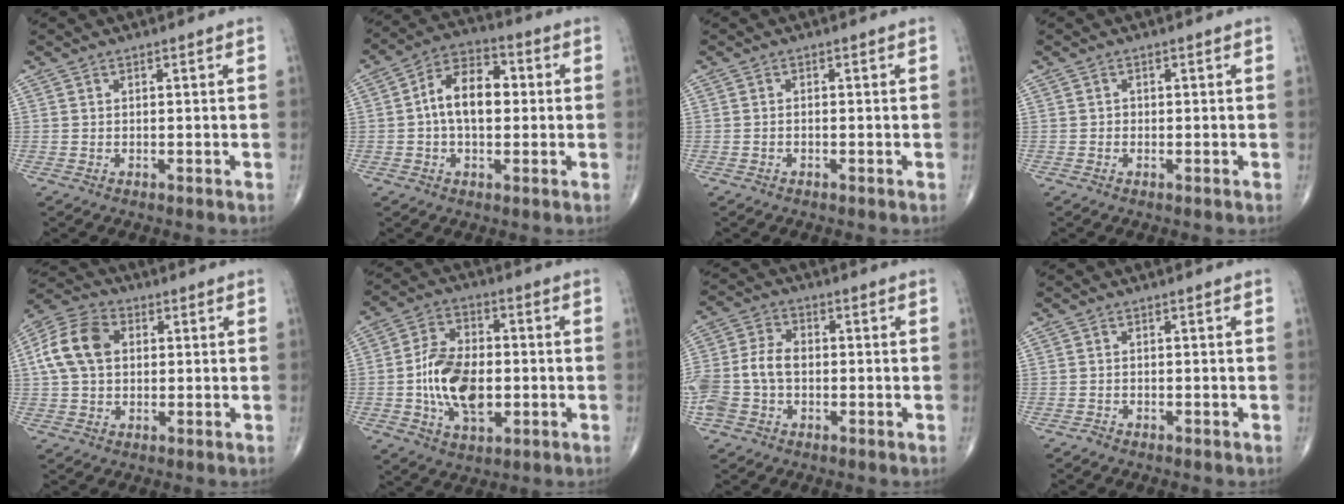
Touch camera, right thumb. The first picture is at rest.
{"total": 10.7, "force": [0.5, 6.5, 8.5], "torque": [-0.138, 0.027, -0.002]}
{"total": 0.5, "force": [-0.3, 0.2, 0.3], "torque": [-0.007, 0.003, -0.006]}
{"total": 0.6, "force": [-0.2, 0.5, 0.2], "torque": [0.002, 0.003, -0.006]}
{"total": 11.1, "force": [1.7, 7.9, 7.6], "torque": [-0.145, 0.023, 0.023]}
{"total": 14.0, "force": [-1.8, 8.3, 11.1], "torque": [-0.187, 0.013, -0.032]}
{"total": 10.1, "force": [-1.6, 7.1, 7.0], "torque": [-0.155, 0.029, -0.036]}
{"total": 0.7, "force": [-0.6, 0.3, 0.1], "torque": [-0.005, -0.001, -0.016]}